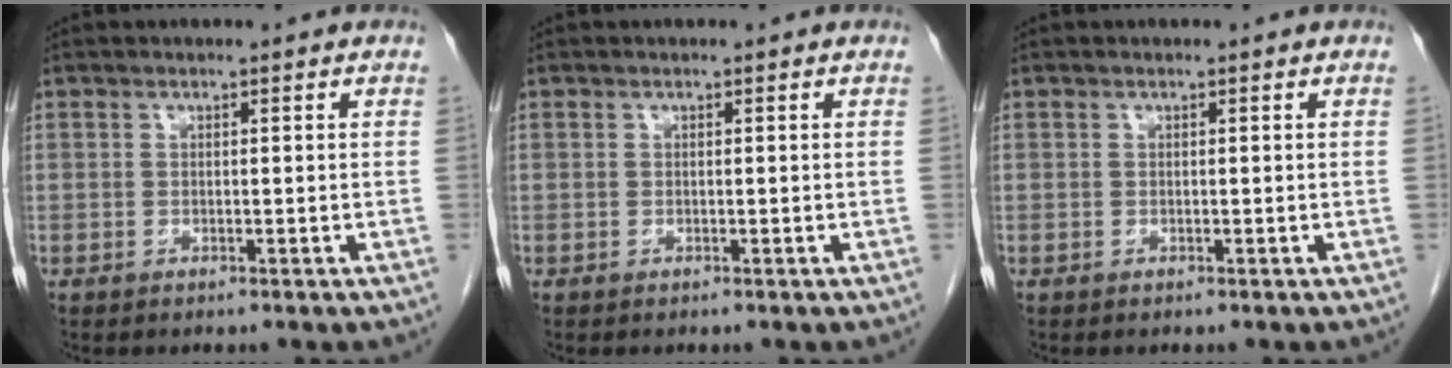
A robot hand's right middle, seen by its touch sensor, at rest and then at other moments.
{"total": 0.0}
{"total": 0.0}